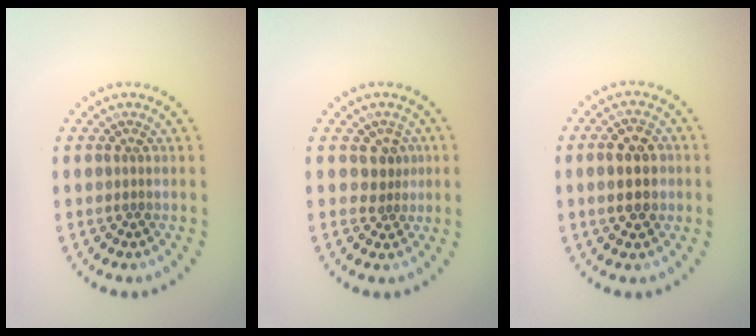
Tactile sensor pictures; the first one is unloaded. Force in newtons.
{"total": 2.0, "press": 1.6, "slide": 1.2}
{"total": 3.9, "press": 3.9, "slide": 0.1}